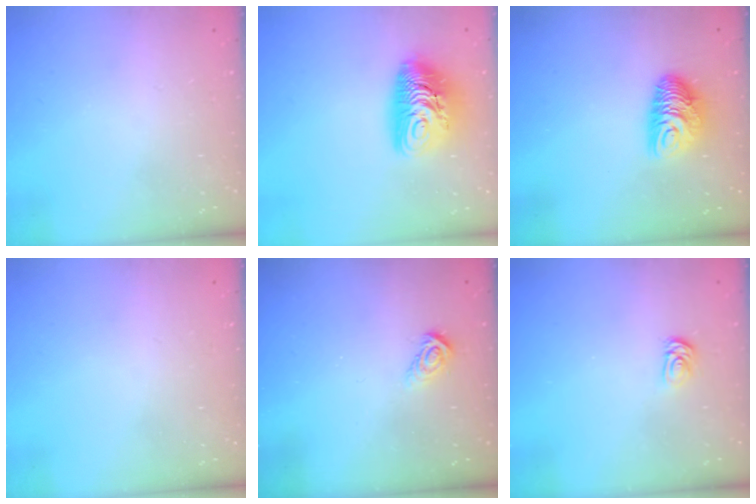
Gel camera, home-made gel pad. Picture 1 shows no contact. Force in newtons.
{"total": 12.8, "press": 12.8, "slide": 1.2}
{"total": 9.9, "press": 9.9, "slide": 0.4}
{"total": 0.0}
{"total": 5.0, "press": 5.0, "slide": 0.2}
{"total": 2.6, "press": 2.6, "slide": 0.3}